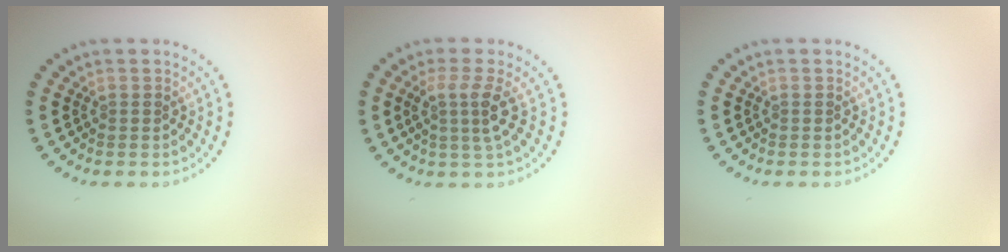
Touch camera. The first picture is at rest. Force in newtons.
{"total": 2.7, "press": 2.0, "slide": 1.8}
{"total": 0.0}